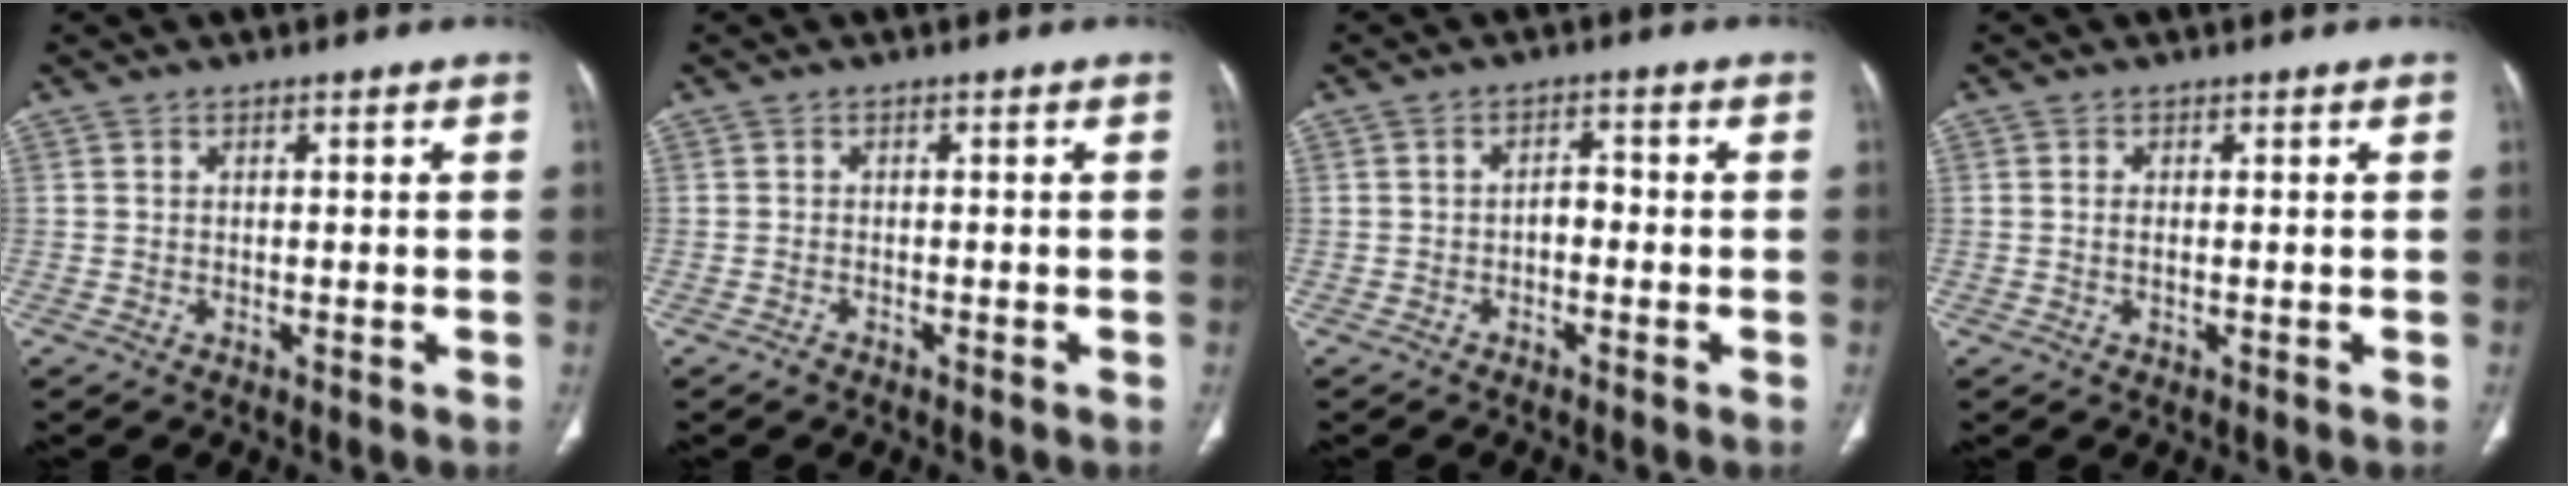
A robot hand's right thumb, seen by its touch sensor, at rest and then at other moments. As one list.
[{"total": 0.8, "force": [-0.7, 0.5, 0.2], "torque": [-0.008, 0.003, -0.013]}, {"total": 2.4, "force": [-0.7, 1.5, 1.7], "torque": [-0.018, 0.014, -0.018]}, {"total": 1.1, "force": [0.0, 0.4, 1.0], "torque": [-0.023, -0.001, 0.003]}]